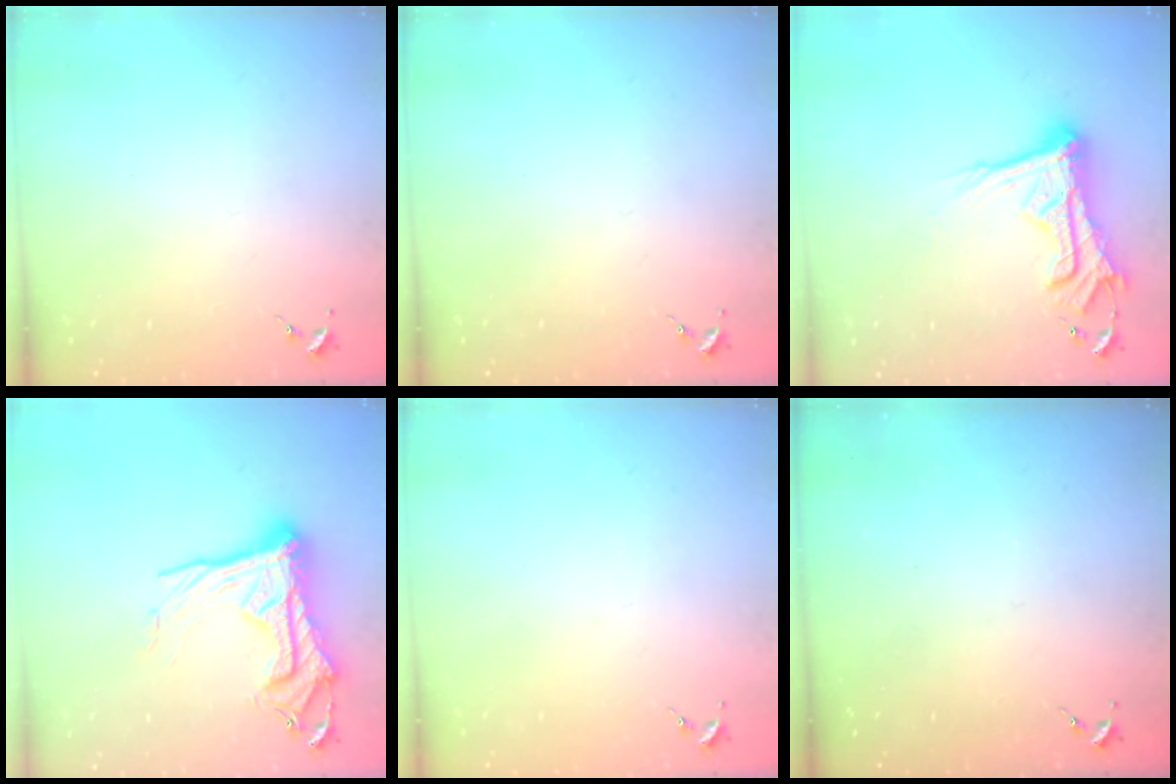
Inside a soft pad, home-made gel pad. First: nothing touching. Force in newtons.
{"total": 0.0}
{"total": 16.7, "press": 16.6, "slide": 1.8}
{"total": 20.6, "press": 20.5, "slide": 2.0}
{"total": 0.0}
{"total": 0.0}